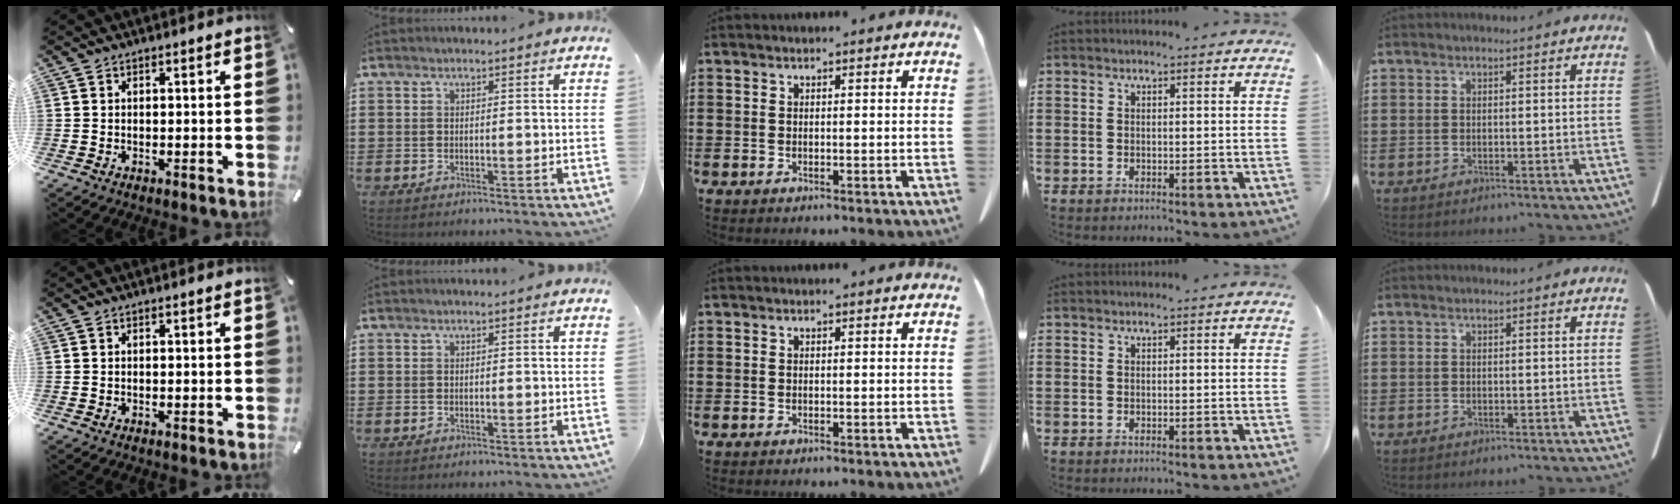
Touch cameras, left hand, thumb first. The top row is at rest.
{}